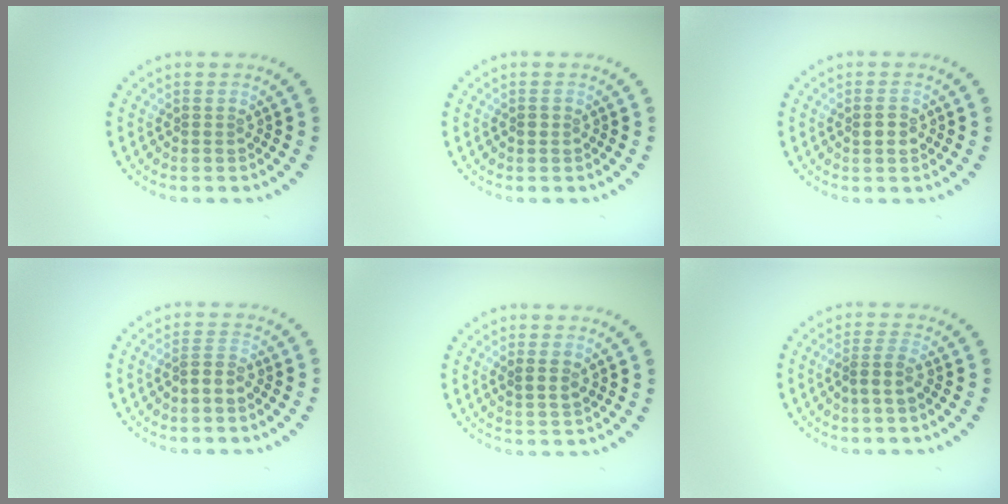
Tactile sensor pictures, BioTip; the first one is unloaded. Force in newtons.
{"total": 0.7, "press": 0.7, "slide": 0.1}
{"total": 1.4, "press": 1.4, "slide": 0.1}
{"total": 1.6, "press": 1.4, "slide": 0.7}
{"total": 1.7, "press": 1.4, "slide": 0.9}
{"total": 1.9, "press": 1.4, "slide": 1.2}